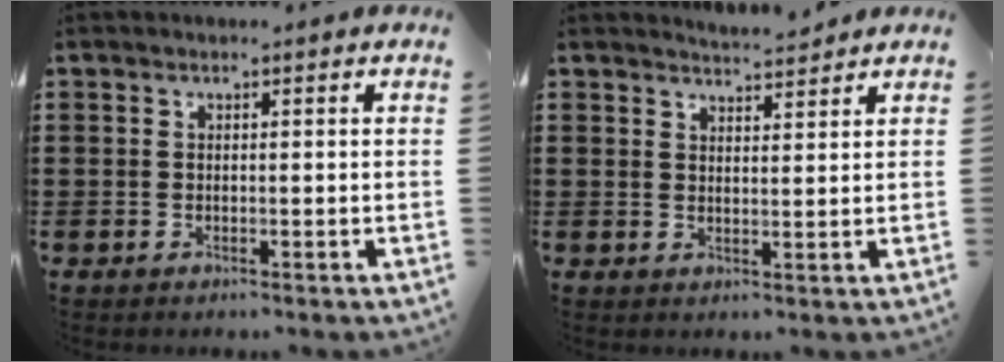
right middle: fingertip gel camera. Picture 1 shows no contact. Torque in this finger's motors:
{"motor_torque": [-1.22, 0.92, -0.29, -0.11]}